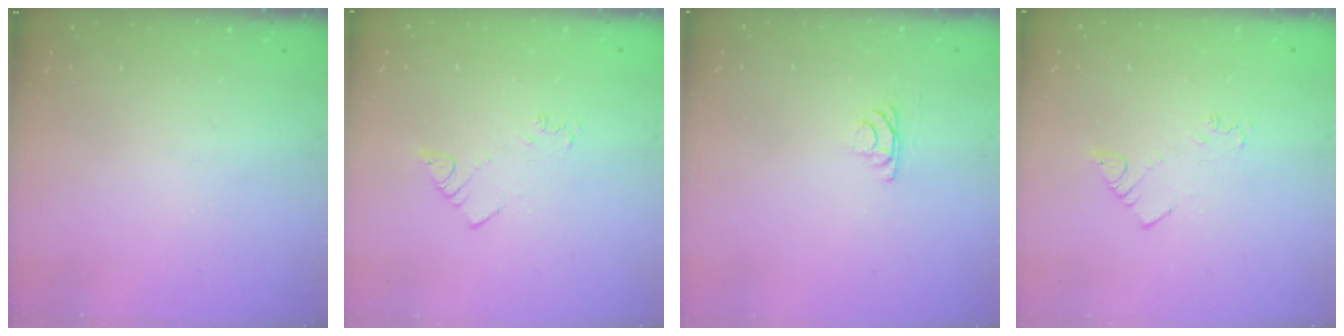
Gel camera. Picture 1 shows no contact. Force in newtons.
{"total": 2.3, "press": 2.3, "slide": 0.3}
{"total": 3.8, "press": 3.8, "slide": 0.4}
{"total": 2.3, "press": 2.3, "slide": 0.3}